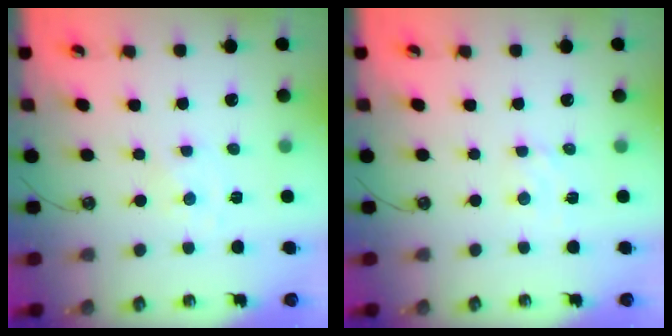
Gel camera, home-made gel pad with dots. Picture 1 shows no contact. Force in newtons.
{"total": 2.4, "press": 2.4, "slide": 0.4}